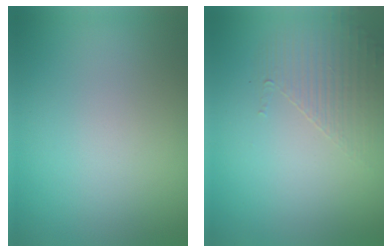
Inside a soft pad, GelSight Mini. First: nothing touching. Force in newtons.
{"total": 1.7, "press": 0.9, "slide": 1.4}